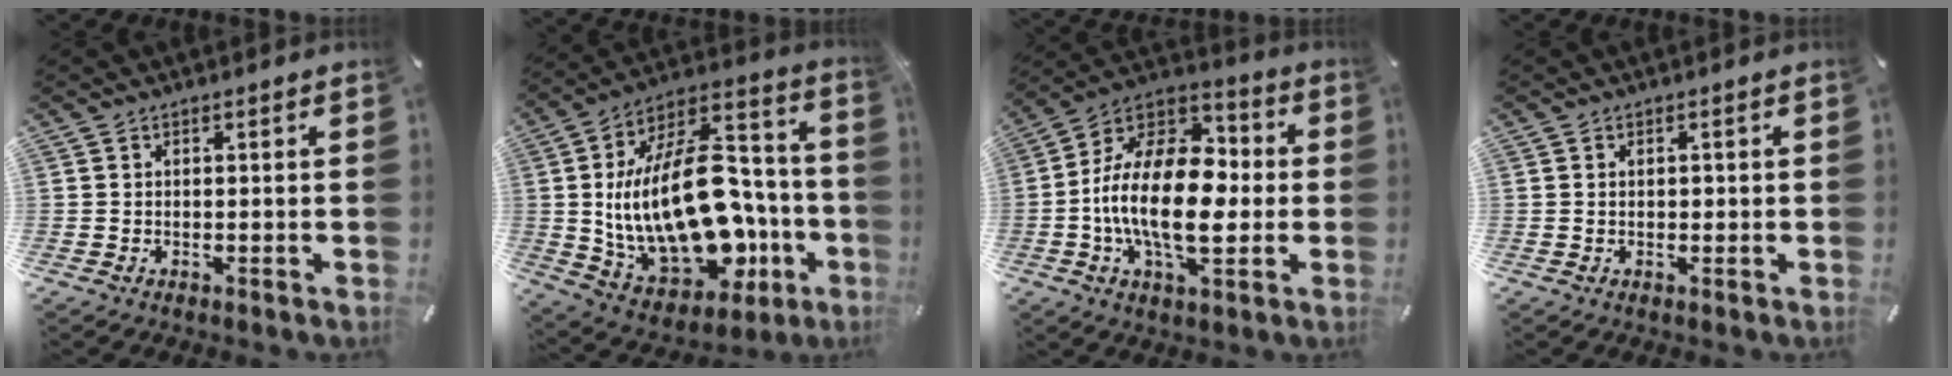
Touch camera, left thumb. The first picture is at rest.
{"total": 29.5, "force": [-3.9, 16.6, 24.0], "torque": [-0.477, -0.003, -0.056]}
{"total": 20.4, "force": [-3.3, 11.6, 16.4], "torque": [-0.322, 0.003, -0.060]}
{"total": 1.1, "force": [-0.1, 0.7, 0.8], "torque": [-0.010, 0.000, -0.005]}